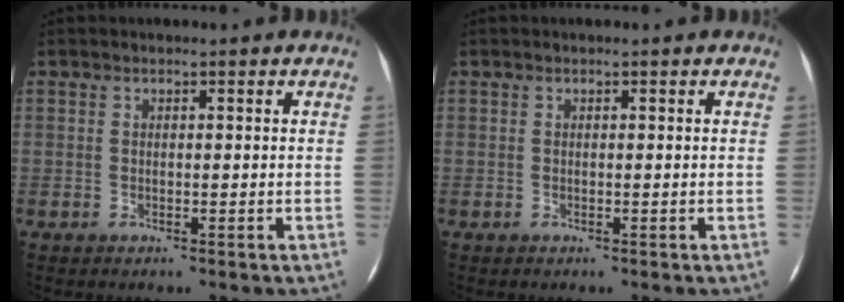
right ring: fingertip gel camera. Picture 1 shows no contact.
{"total": 0.0}